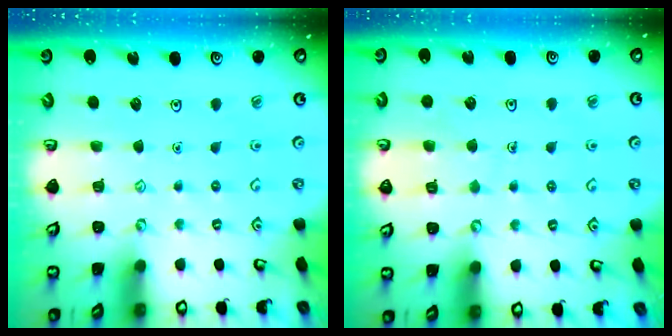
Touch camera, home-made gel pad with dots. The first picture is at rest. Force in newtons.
{"total": 3.5, "press": 3.5, "slide": 0.1}